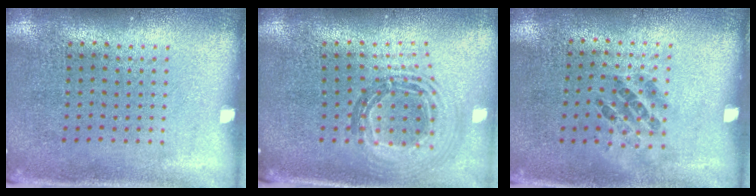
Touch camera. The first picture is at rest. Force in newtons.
{"total": 1.1, "press": 1.1, "slide": 0.4}
{"total": 1.1, "press": 0.6, "slide": 0.9}